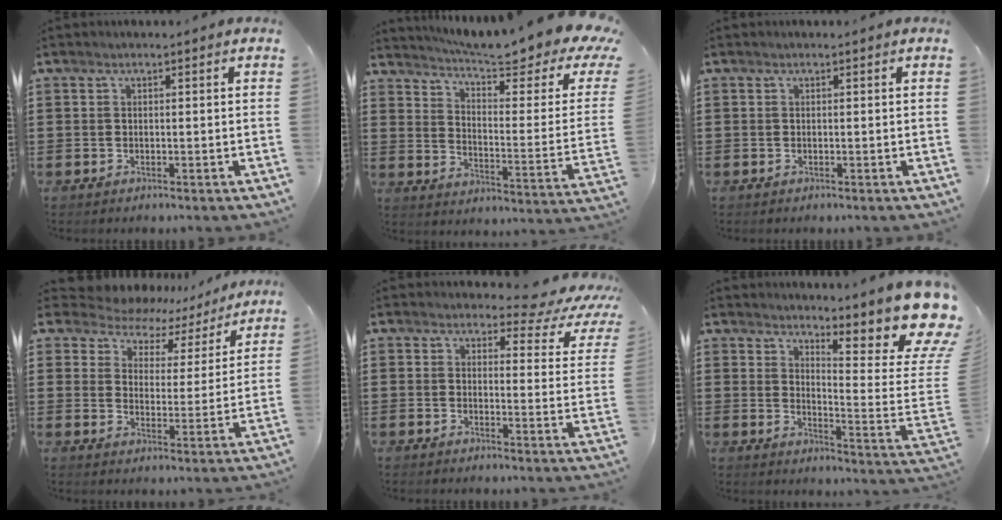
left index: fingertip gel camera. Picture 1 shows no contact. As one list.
[{"total": 7.9, "force": [6.4, 0.8, 4.5], "torque": [-0.089, -0.058, 0.102]}, {"total": 0.0}, {"total": 5.3, "force": [4.9, 1.7, 0.5], "torque": [-0.044, -0.034, 0.081]}, {"total": 4.6, "force": [3.5, 1.7, 2.5], "torque": [-0.042, -0.019, 0.054]}, {"total": 11.8, "force": [8.7, 2.0, 7.7], "torque": [-0.110, -0.086, 0.144]}]